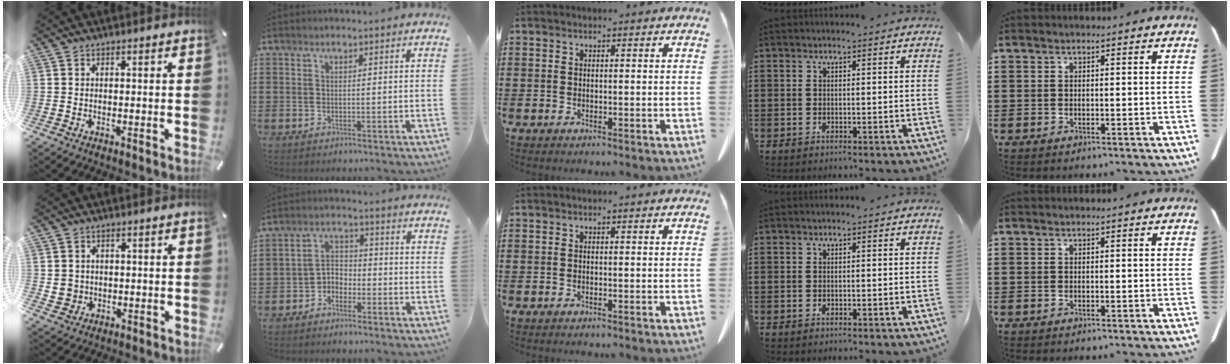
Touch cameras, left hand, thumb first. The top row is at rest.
{"thumb": {"total": 3.3, "force": [0.6, 3.2, 0.4], "torque": [-0.005, 0.002, 0.010]}, "index": {"total": 3.2, "force": [-2.9, 1.4, 0.5], "torque": [-0.017, 0.007, -0.063]}}